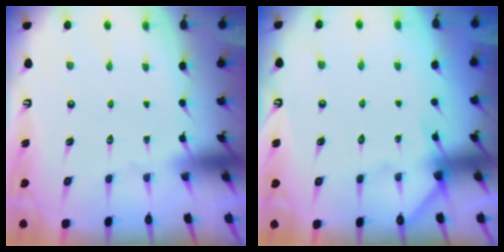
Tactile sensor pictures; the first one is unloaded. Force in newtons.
{"total": 5.3, "press": 5.2, "slide": 0.4}